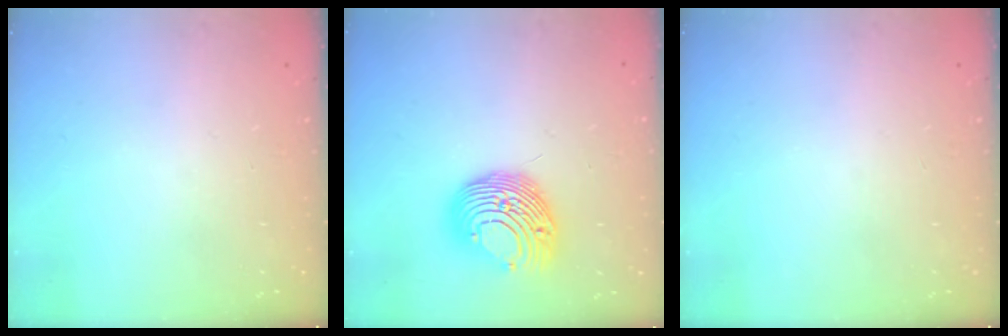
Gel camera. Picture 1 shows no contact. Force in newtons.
{"total": 14.2, "press": 14.2, "slide": 0.0}
{"total": 0.0}